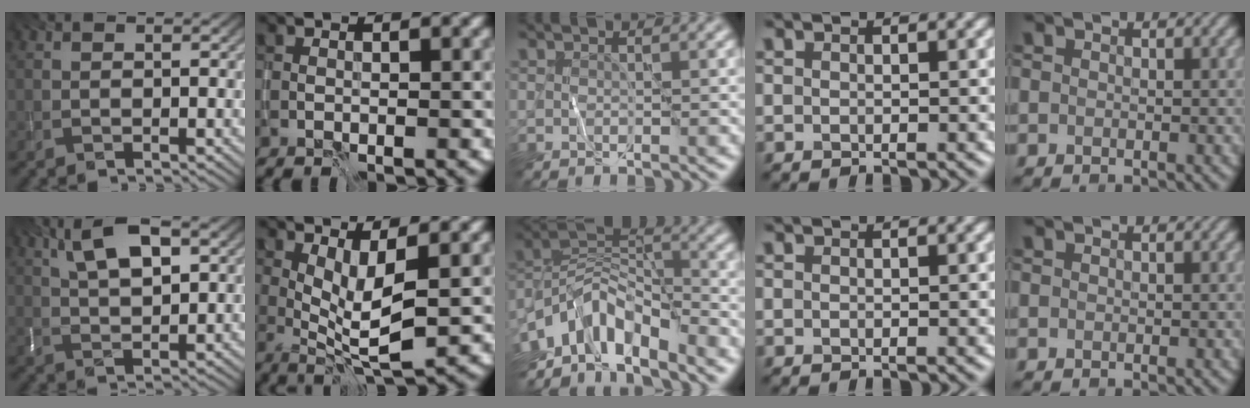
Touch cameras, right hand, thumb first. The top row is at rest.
{"thumb": {"total": 8.5, "force": [3.7, 3.3, 6.9], "torque": [-0.145, 0.016, 0.072]}, "index": {"total": 4.4, "force": [0.4, 1.1, 4.3], "torque": [-0.074, -0.012, 0.013]}, "middle": {"total": 8.5, "force": [-5.2, 3.4, 5.8], "torque": [-0.090, 0.006, -0.110]}}